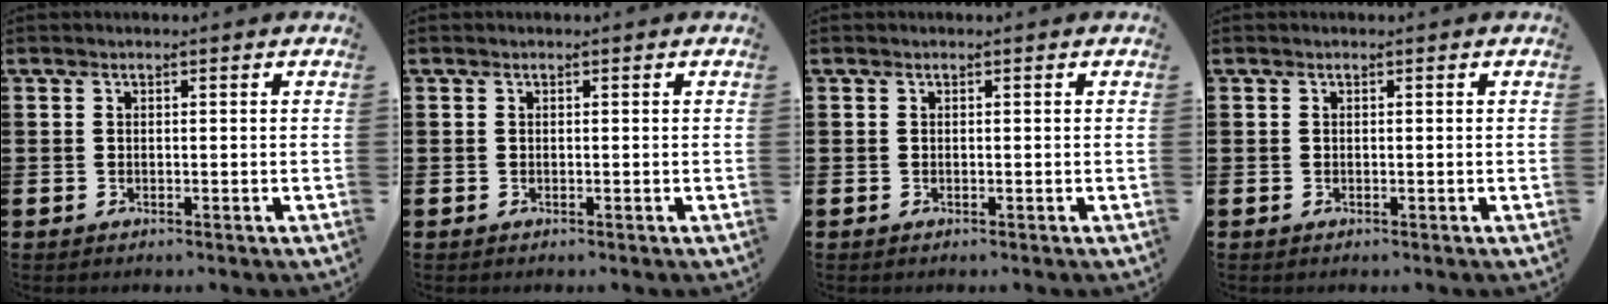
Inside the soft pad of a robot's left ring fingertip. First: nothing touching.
{"total": 0.0}
{"total": 0.0}
{"total": 0.0}